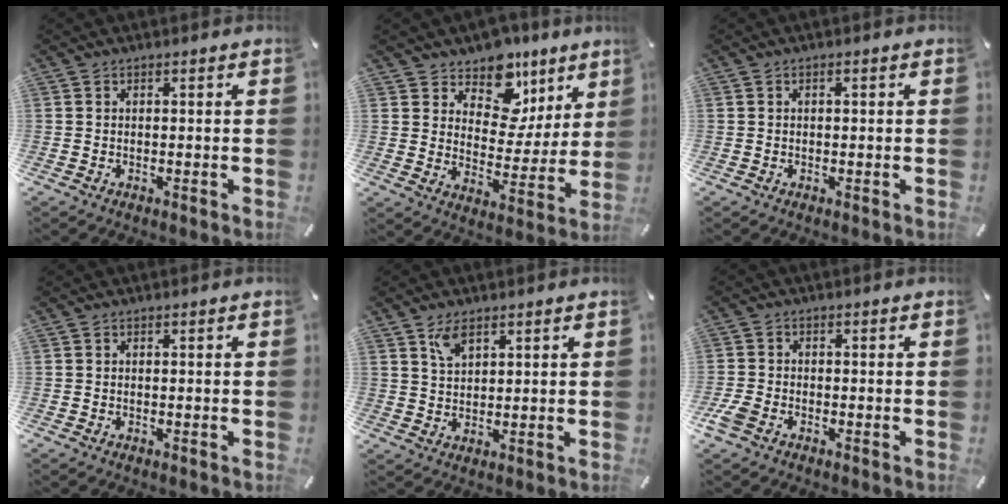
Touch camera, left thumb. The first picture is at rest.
{"total": 12.0, "force": [8.4, 7.8, 3.7], "torque": [-0.058, -0.070, 0.153]}
{"total": 0.6, "force": [0.1, 0.4, 0.5], "torque": [-0.009, 0.002, 0.001]}
{"total": 0.0}
{"total": 4.3, "force": [2.8, 2.2, 2.4], "torque": [-0.046, -0.004, 0.052]}
{"total": 3.5, "force": [-2.0, 2.3, 1.8], "torque": [-0.047, 0.004, -0.040]}